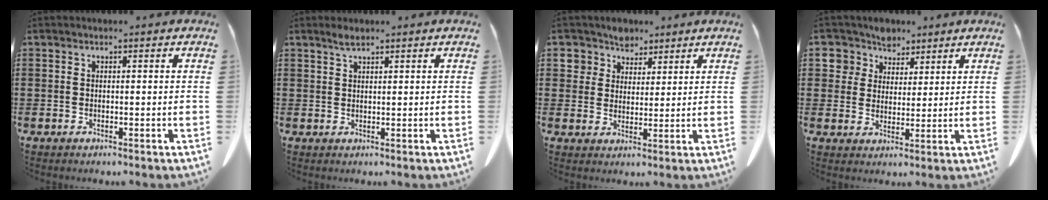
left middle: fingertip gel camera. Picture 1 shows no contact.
{"total": 1.5, "force": [1.2, 0.3, 0.9], "torque": [-0.021, -0.001, 0.022]}
{"total": 4.9, "force": [3.4, 3.4, 0.3], "torque": [-0.032, 0.000, 0.061]}
{"total": 5.6, "force": [3.8, 4.0, 0.4], "torque": [-0.043, -0.008, 0.069]}